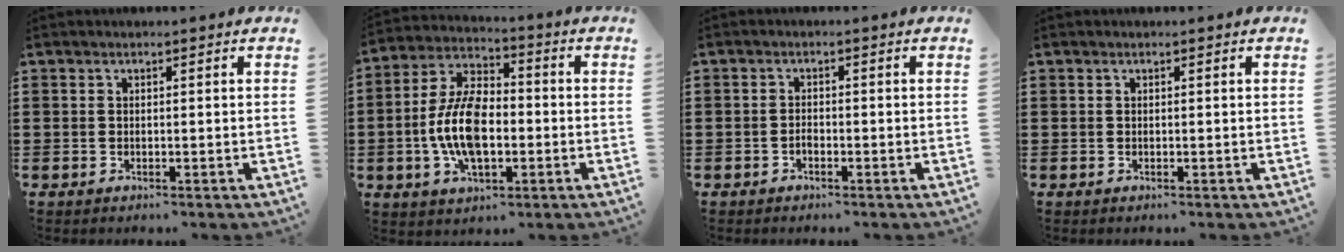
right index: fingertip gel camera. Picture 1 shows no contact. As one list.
[{"total": 10.9, "force": [-2.1, 5.8, 9.0], "torque": [-0.211, 0.000, -0.044]}, {"total": 1.1, "force": [-0.7, 0.7, 0.5], "torque": [-0.012, -0.003, -0.013]}, {"total": 0.0}]